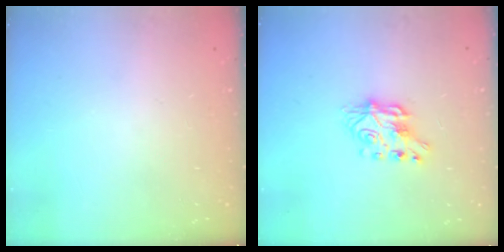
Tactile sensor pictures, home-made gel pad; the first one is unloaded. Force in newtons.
{"total": 7.4, "press": 7.3, "slide": 0.8}